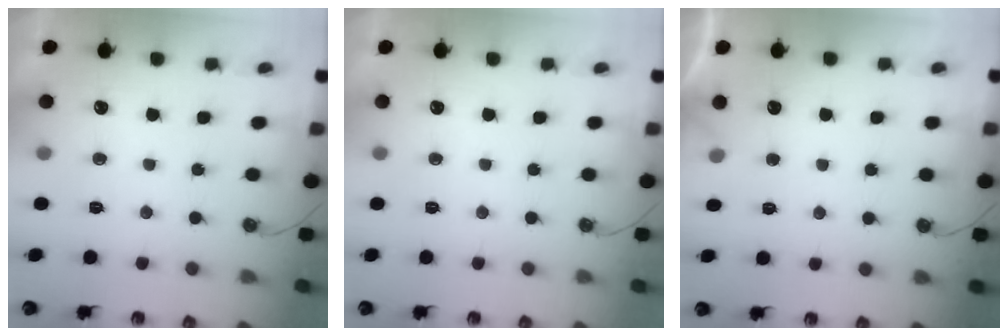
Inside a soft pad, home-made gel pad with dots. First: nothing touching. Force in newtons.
{"total": 0.0}
{"total": 3.9, "press": 3.9, "slide": 0.5}